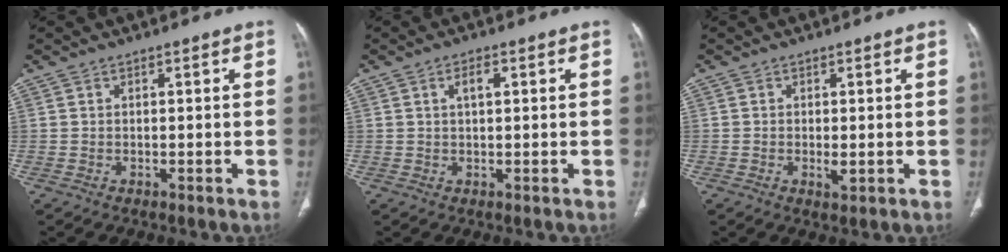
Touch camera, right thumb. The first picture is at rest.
{"total": 2.3, "force": [0.7, 1.0, 1.9], "torque": [-0.034, 0.003, 0.013]}
{"total": 1.7, "force": [-0.3, 0.7, 1.6], "torque": [-0.031, -0.006, -0.003]}